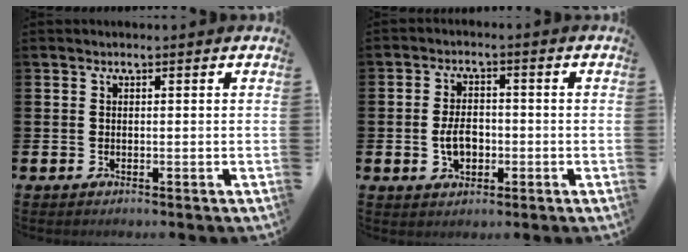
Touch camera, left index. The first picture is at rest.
{"total": 3.9, "force": [-0.8, 2.5, 2.8], "torque": [-0.039, 0.000, -0.018]}